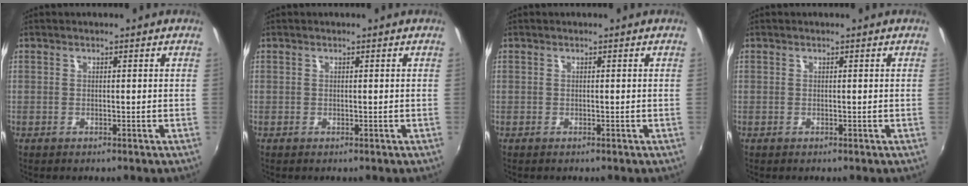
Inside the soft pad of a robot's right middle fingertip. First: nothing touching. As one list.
[{"total": 0.0}, {"total": 0.0}, {"total": 0.0}]